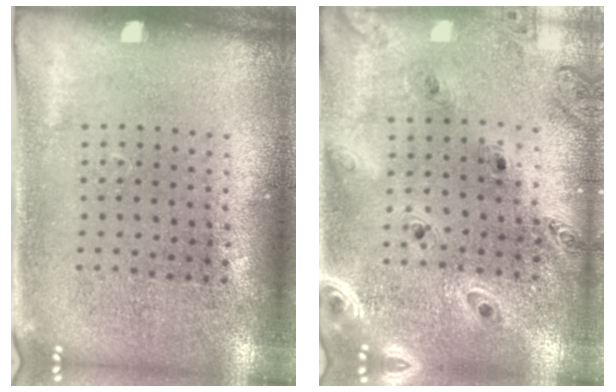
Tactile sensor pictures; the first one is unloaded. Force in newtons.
{"total": 1.2, "press": 1.2, "slide": 0.2}